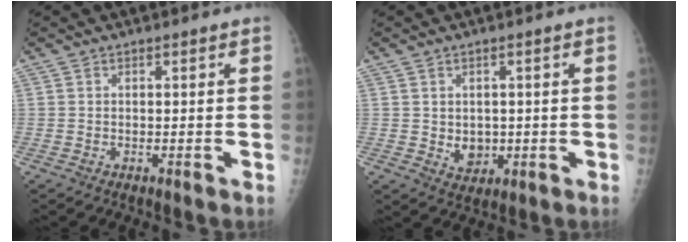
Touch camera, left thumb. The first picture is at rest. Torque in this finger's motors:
{"motor_torque": [-0.23, 0.33, -0.02, -0.06, 0.01]}